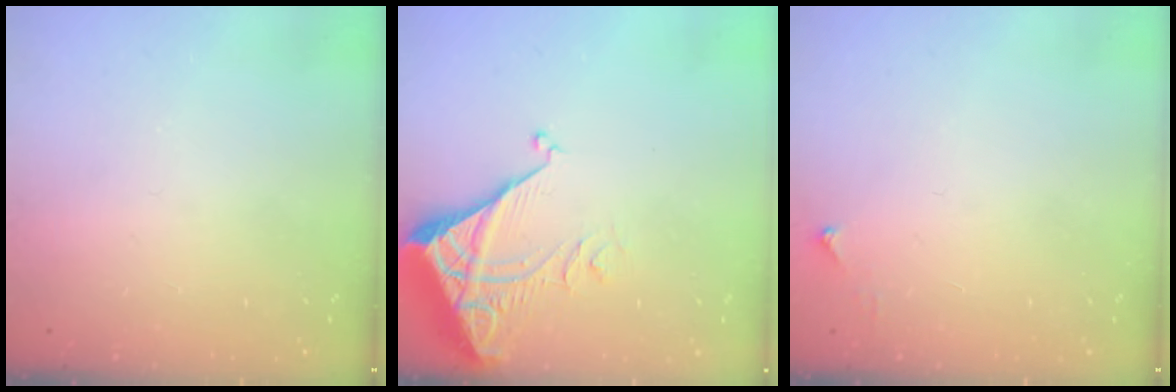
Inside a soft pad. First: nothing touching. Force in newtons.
{"total": 5.4, "press": 5.4, "slide": 0.7}
{"total": 3.5, "press": 3.4, "slide": 0.4}